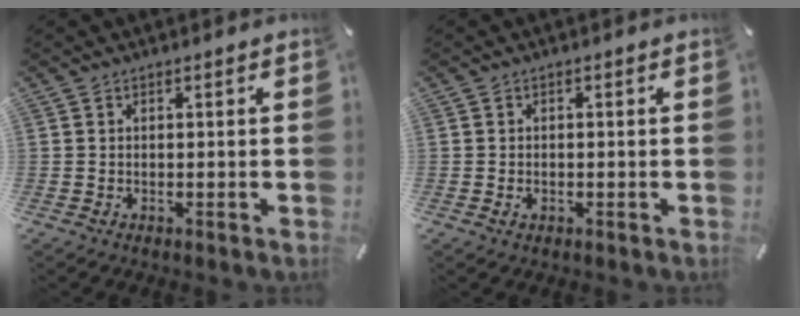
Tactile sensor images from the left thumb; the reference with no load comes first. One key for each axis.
{"total": 1.3, "fx": -0.4, "fy": 0.8, "fz": 0.9, "tx": -0.018, "ty": 0.002, "tz": -0.007}